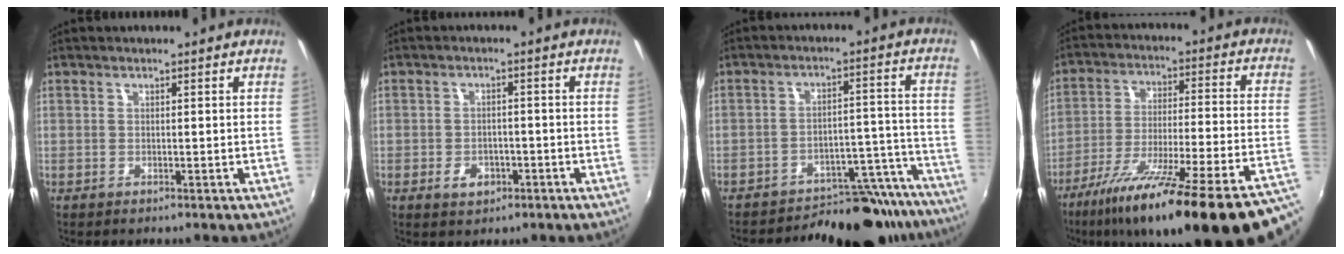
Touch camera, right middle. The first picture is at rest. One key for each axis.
{"total": 4.1, "fx": -2.0, "fy": 2.9, "fz": 2.0, "tx": -0.042, "ty": -0.001, "tz": -0.026}
{"total": 19.9, "fx": -18.3, "fy": 6.0, "fz": 4.9, "tx": -0.045, "ty": 0.047, "tz": -0.225}
{"total": 32.0, "fx": -24.2, "fy": 2.8, "fz": 20.8, "tx": -0.297, "ty": -0.090, "tz": -0.352}